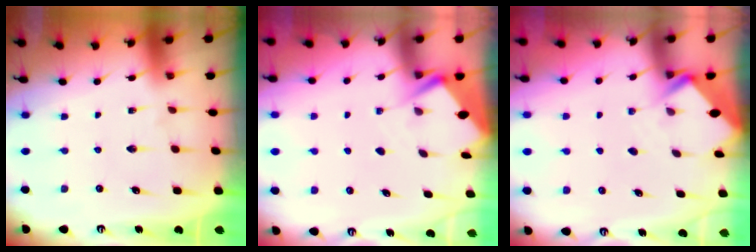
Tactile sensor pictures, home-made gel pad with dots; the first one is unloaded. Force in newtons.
{"total": 2.9, "press": 2.9, "slide": 0.4}
{"total": 2.5, "press": 2.5, "slide": 0.2}